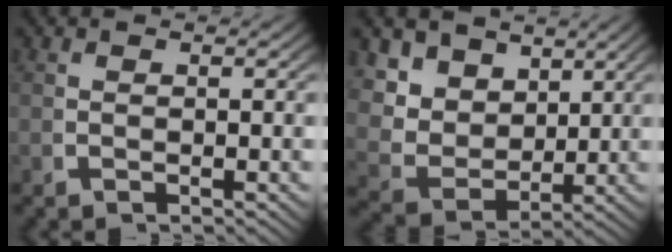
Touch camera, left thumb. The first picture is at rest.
{"total": 9.4, "force": [1.7, 7.5, 5.4], "torque": [-0.137, -0.034, 0.040]}